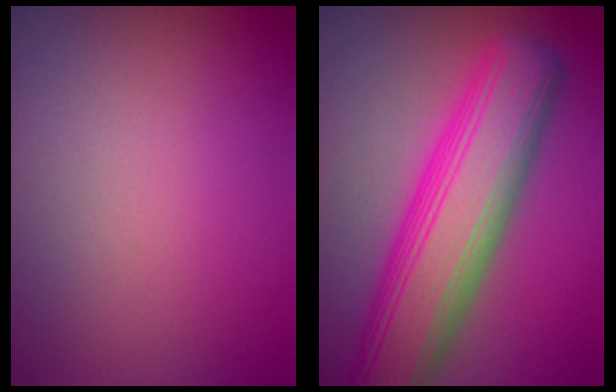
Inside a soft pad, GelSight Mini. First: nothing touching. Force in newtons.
{"total": 10.0, "press": 10.0, "slide": 0.4}